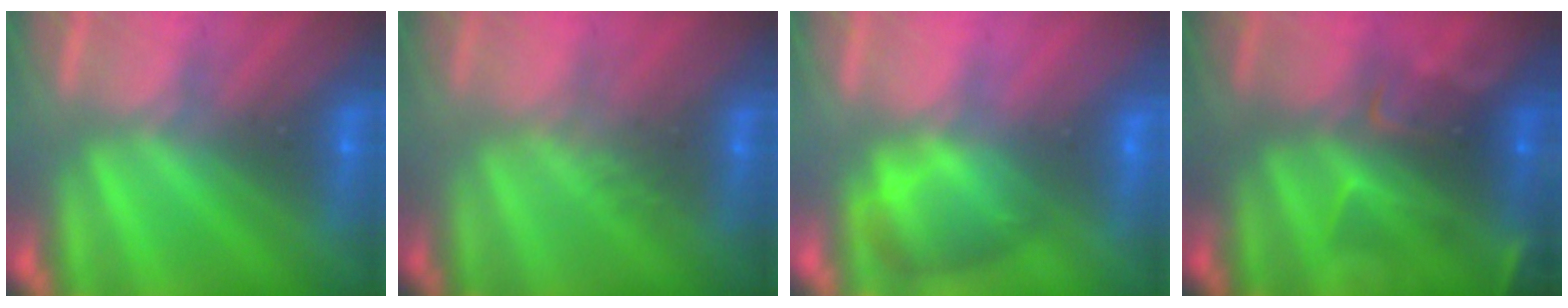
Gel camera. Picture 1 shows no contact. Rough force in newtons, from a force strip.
{"total": 1.2}
{"total": 2.9}
{"total": 9.6}